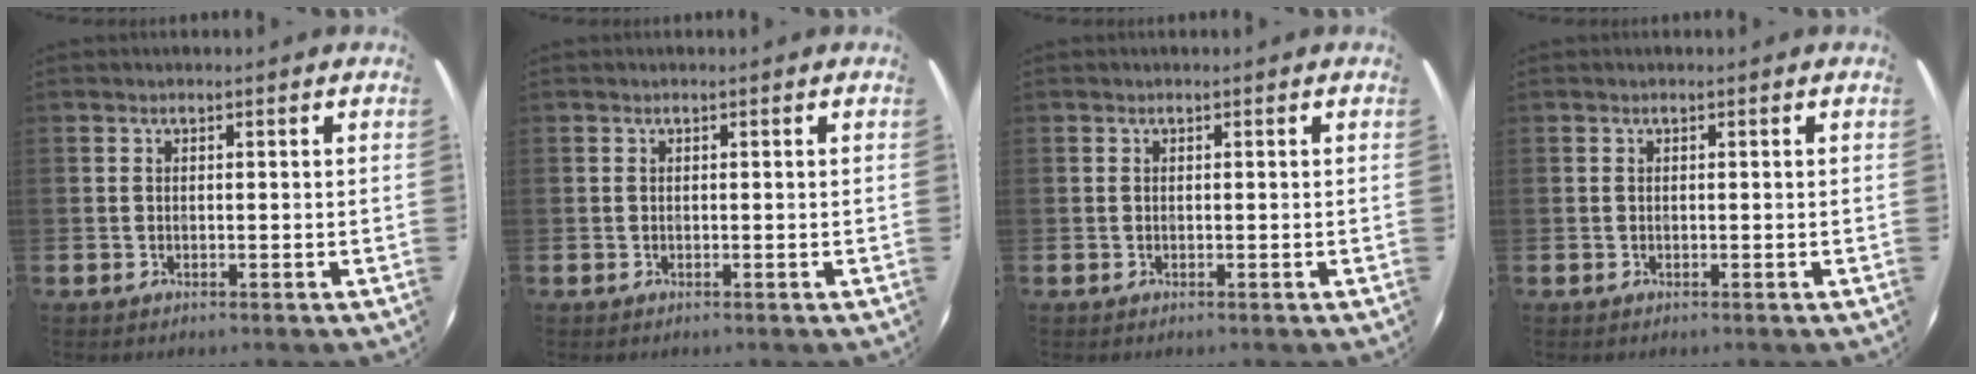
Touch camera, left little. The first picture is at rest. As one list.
[{"total": 0.0}, {"total": 0.0}, {"total": 0.0}]